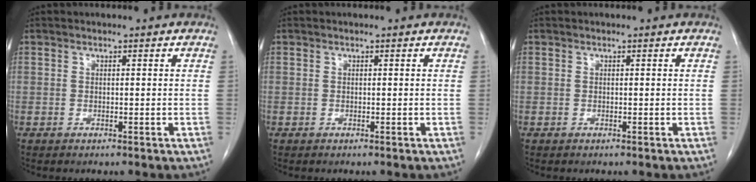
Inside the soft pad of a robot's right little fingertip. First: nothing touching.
{"total": 0.0}
{"total": 0.0}